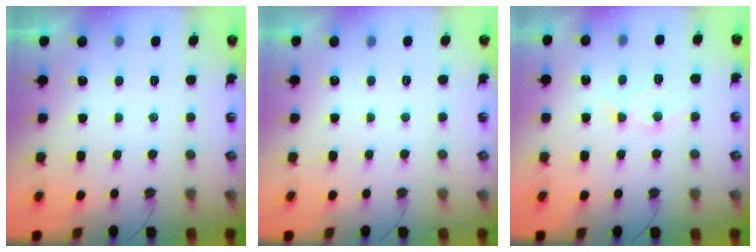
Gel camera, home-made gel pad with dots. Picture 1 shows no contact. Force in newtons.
{"total": 0.0}
{"total": 10.2, "press": 10.2, "slide": 0.8}